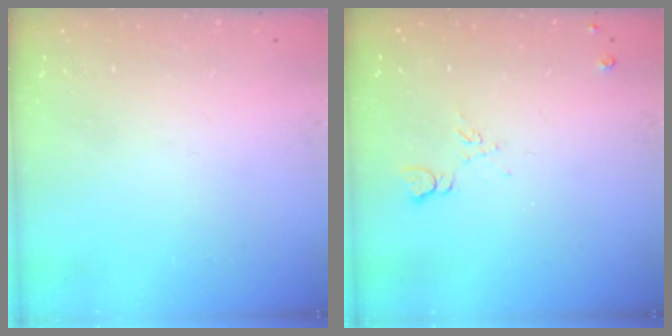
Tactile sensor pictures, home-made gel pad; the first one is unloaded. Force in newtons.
{"total": 6.6, "press": 6.5, "slide": 0.9}